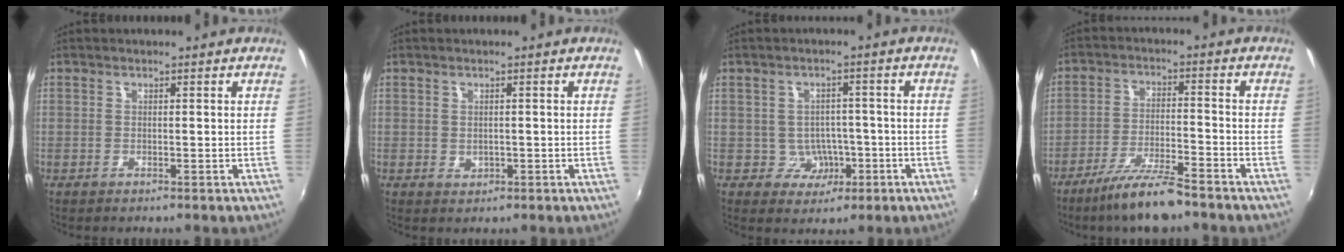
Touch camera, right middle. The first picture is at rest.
{"total": 1.2, "force": [0.0, 1.1, 0.5], "torque": [-0.005, -0.001, 0.001]}
{"total": 5.0, "force": [-1.6, 4.6, 1.1], "torque": [-0.031, 0.014, -0.009]}
{"total": 9.7, "force": [-7.9, 1.3, 5.6], "torque": [-0.123, -0.011, -0.138]}